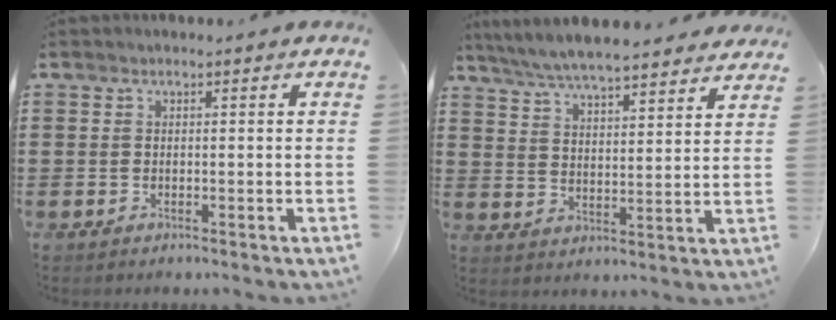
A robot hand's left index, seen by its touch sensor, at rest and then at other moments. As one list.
[{"total": 6.2, "force": [6.0, 0.3, 1.7], "torque": [-0.059, -0.030, 0.106]}]